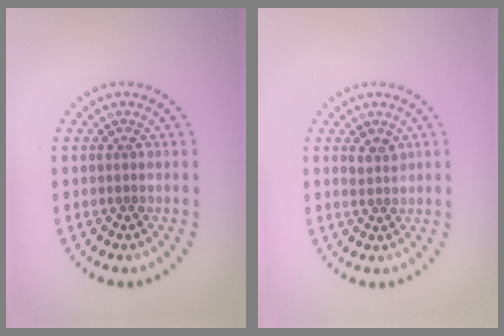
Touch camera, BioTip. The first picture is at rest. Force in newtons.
{"total": 1.4, "press": 1.2, "slide": 0.8}